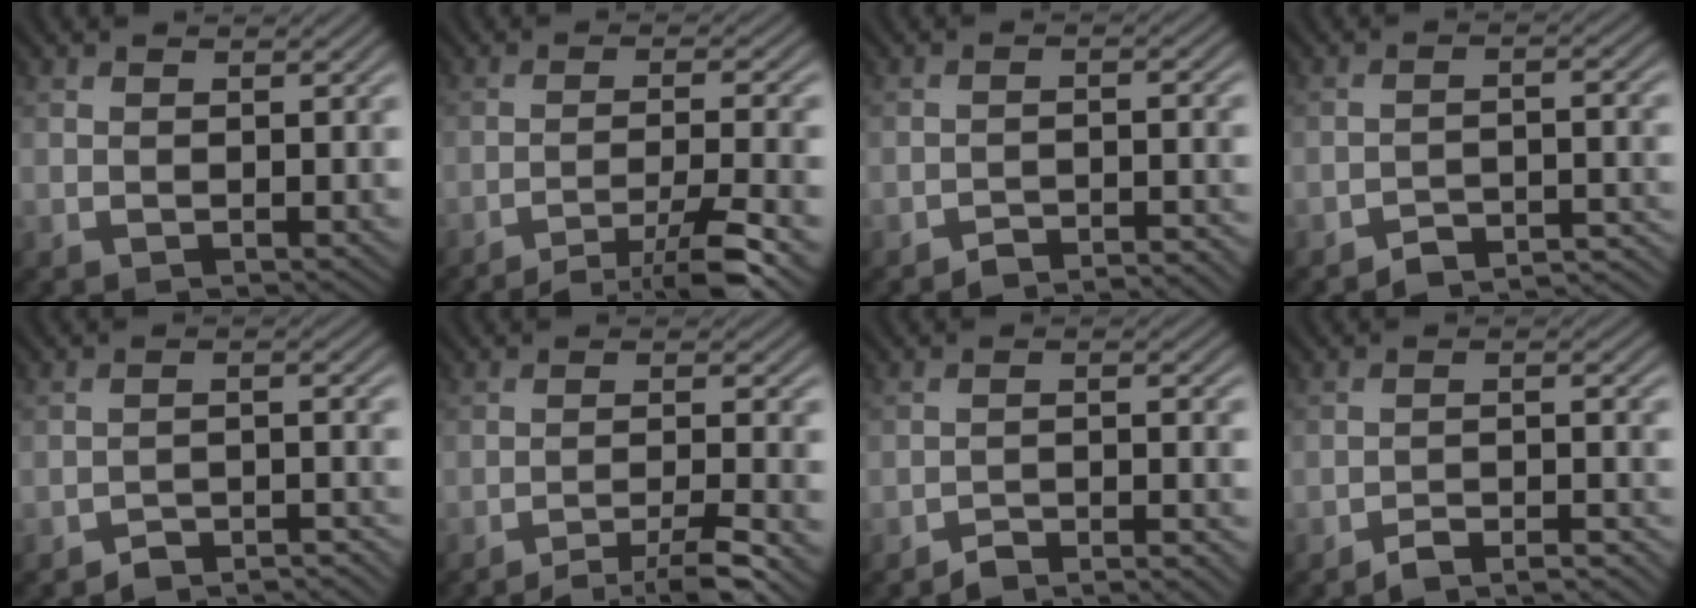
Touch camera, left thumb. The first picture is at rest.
{"total": 8.6, "force": [-6.2, 1.0, 5.9], "torque": [-0.093, 0.015, -0.101]}
{"total": 3.3, "force": [-3.1, 0.3, 1.1], "torque": [-0.011, 0.007, -0.054]}
{"total": 4.7, "force": [-4.2, 0.9, 1.8], "torque": [-0.027, 0.003, -0.064]}
{"total": 4.4, "force": [-4.1, 0.7, 1.5], "torque": [-0.022, 0.003, -0.063]}
{"total": 6.1, "force": [-4.5, 0.6, 4.0], "torque": [-0.061, 0.013, -0.082]}
{"total": 3.6, "force": [-3.4, 0.4, 1.3], "torque": [-0.015, 0.008, -0.062]}
{"total": 4.9, "force": [-4.4, 0.6, 2.2], "torque": [-0.036, 0.006, -0.072]}